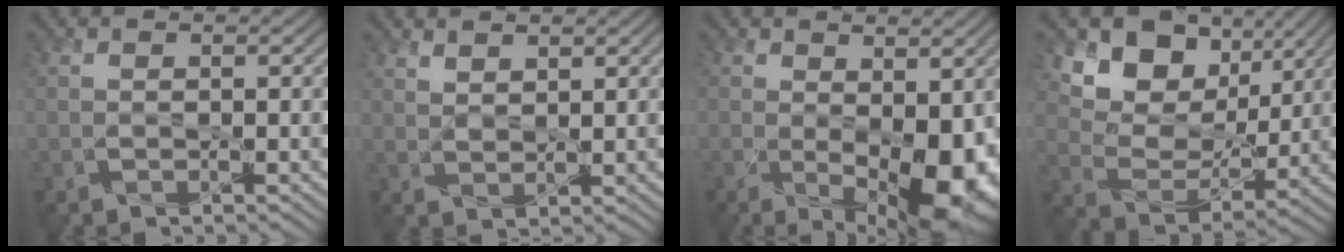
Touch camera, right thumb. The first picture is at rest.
{"total": 2.4, "force": [2.1, 0.7, 1.0], "torque": [-0.024, 0.000, 0.046]}
{"total": 8.9, "force": [-1.3, 4.8, 7.4], "torque": [-0.105, -0.029, -0.008]}
{"total": 13.4, "force": [6.9, 9.1, 7.0], "torque": [-0.173, 0.035, 0.120]}